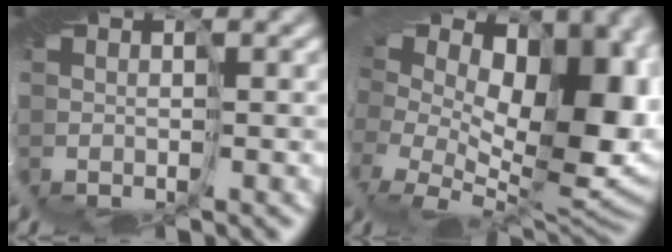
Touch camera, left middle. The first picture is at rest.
{"total": 12.7, "force": [1.8, 8.3, 9.4], "torque": [-0.097, -0.031, 0.040]}